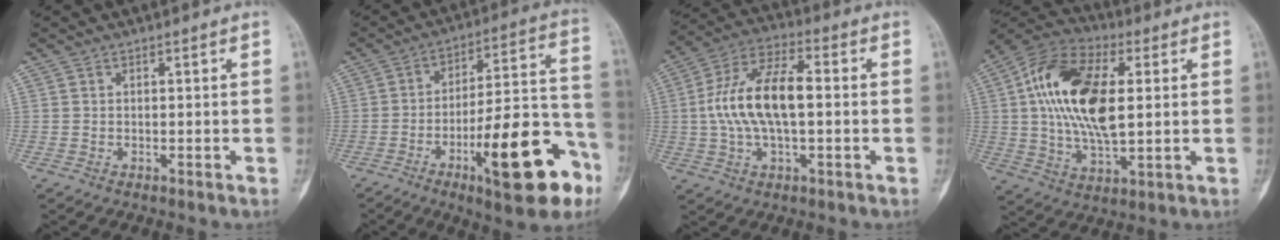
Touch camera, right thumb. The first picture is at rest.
{"total": 21.7, "force": [-9.8, 6.2, 18.3], "torque": [-0.245, 0.060, -0.144]}
{"total": 14.5, "force": [0.1, 6.6, 12.9], "torque": [-0.252, 0.031, -0.003]}
{"total": 19.0, "force": [2.9, 9.6, 16.2], "torque": [-0.300, 0.006, 0.046]}